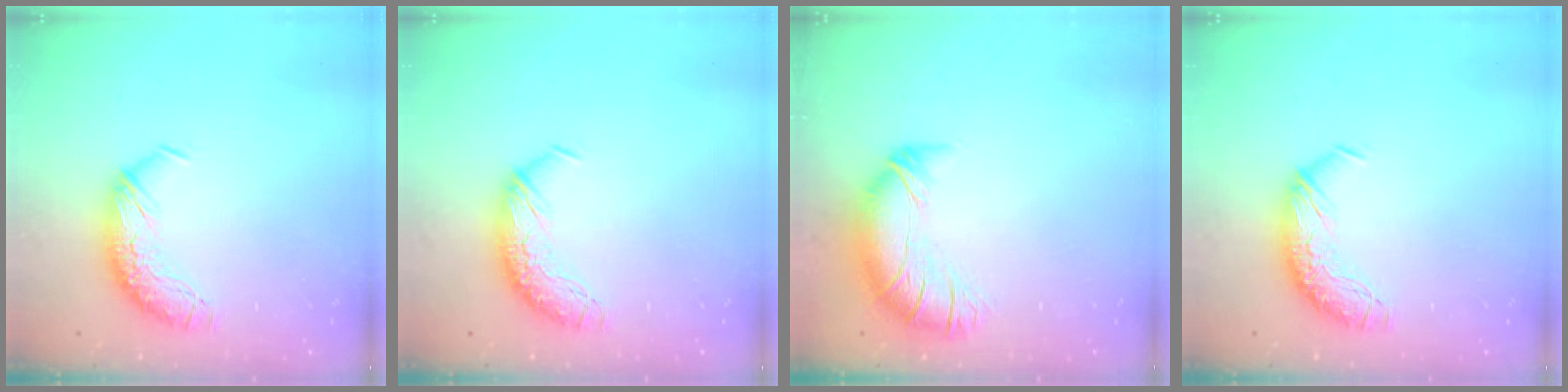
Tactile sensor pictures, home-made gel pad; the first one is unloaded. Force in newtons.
{"total": 0.0}
{"total": 2.8, "press": 0.9, "slide": 2.6}
{"total": 0.0}